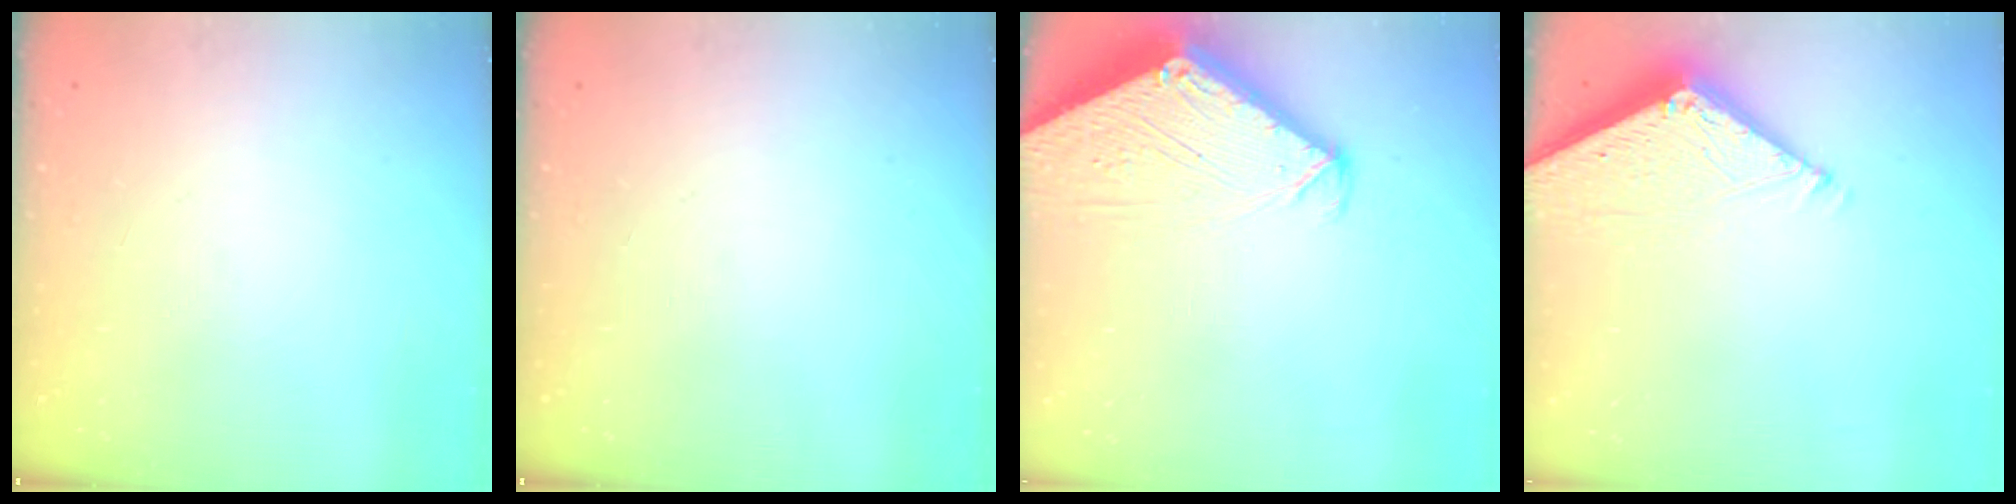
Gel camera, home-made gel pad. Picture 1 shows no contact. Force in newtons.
{"total": 0.0}
{"total": 4.2, "press": 4.2, "slide": 0.4}
{"total": 6.6, "press": 6.6, "slide": 0.1}